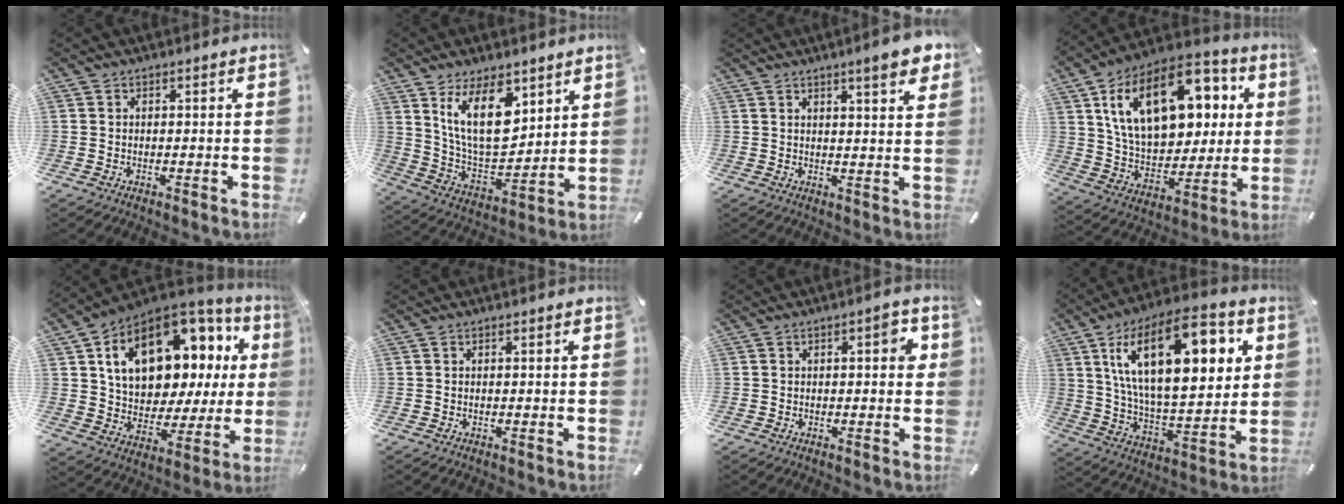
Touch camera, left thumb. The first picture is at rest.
{"total": 17.3, "force": [9.2, 9.0, 11.6], "torque": [-0.230, -0.048, 0.161]}
{"total": 6.7, "force": [4.4, 1.1, 4.9], "torque": [-0.071, -0.023, 0.071]}
{"total": 22.9, "force": [8.5, 14.5, 15.5], "torque": [-0.277, -0.024, 0.149]}
{"total": 18.8, "force": [7.9, 12.5, 11.5], "torque": [-0.181, -0.043, 0.138]}
{"total": 0.0}
{"total": 3.8, "force": [0.8, 1.6, 3.4], "torque": [-0.035, -0.003, 0.004]}
{"total": 25.5, "force": [10.4, 12.3, 19.8], "torque": [-0.354, -0.033, 0.159]}